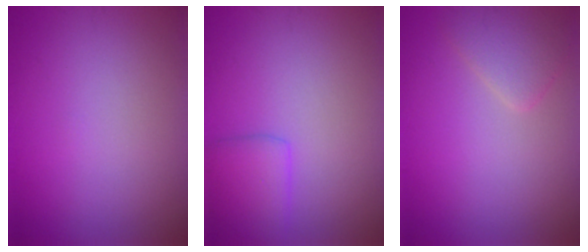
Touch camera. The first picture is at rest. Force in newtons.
{"total": 2.7, "press": 2.7, "slide": 0.0}
{"total": 2.2, "press": 2.2, "slide": 0.1}